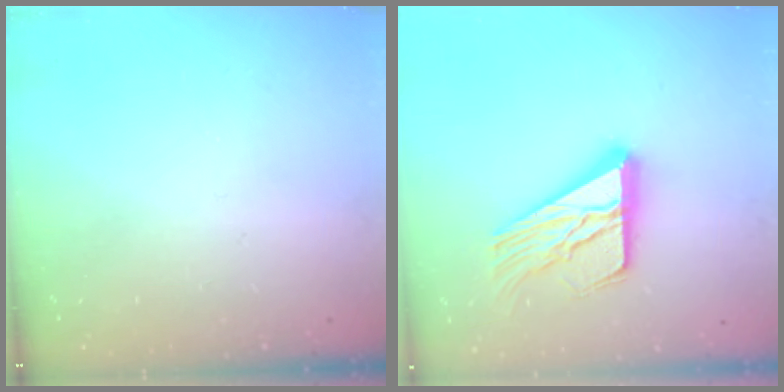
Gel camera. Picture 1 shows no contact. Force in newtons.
{"total": 18.2, "press": 18.1, "slide": 1.8}